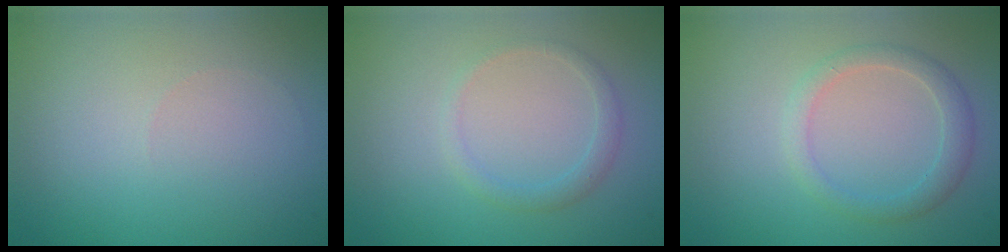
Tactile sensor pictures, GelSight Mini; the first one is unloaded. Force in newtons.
{"total": 1.4, "press": 1.4, "slide": 0.2}
{"total": 2.2, "press": 2.2, "slide": 0.0}